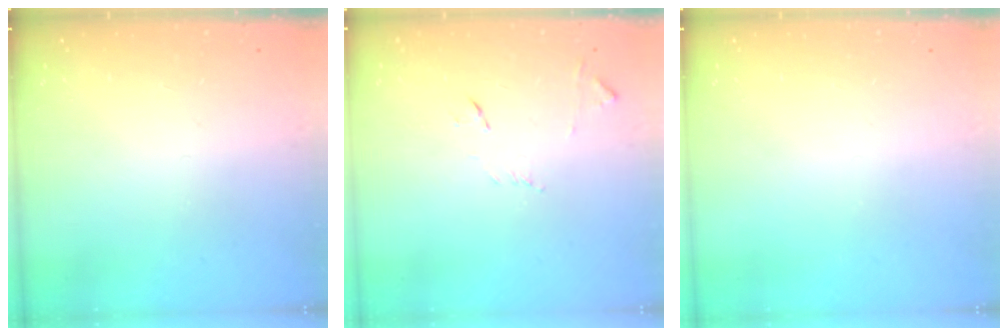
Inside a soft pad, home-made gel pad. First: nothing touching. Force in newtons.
{"total": 7.8, "press": 7.8, "slide": 0.6}
{"total": 0.0}